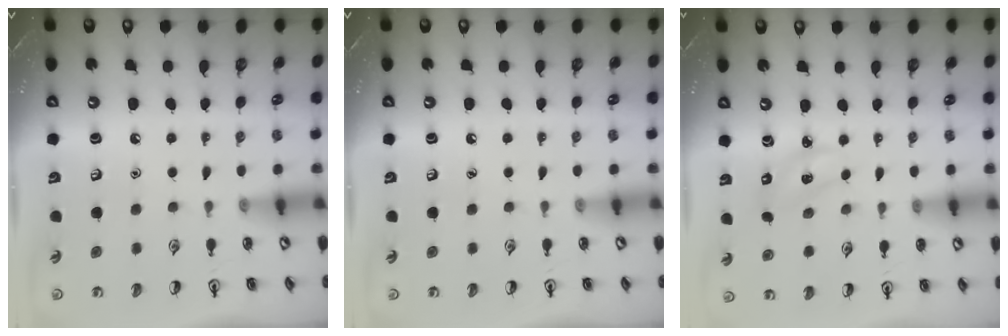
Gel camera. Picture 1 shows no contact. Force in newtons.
{"total": 0.0}
{"total": 2.4, "press": 2.3, "slide": 0.5}